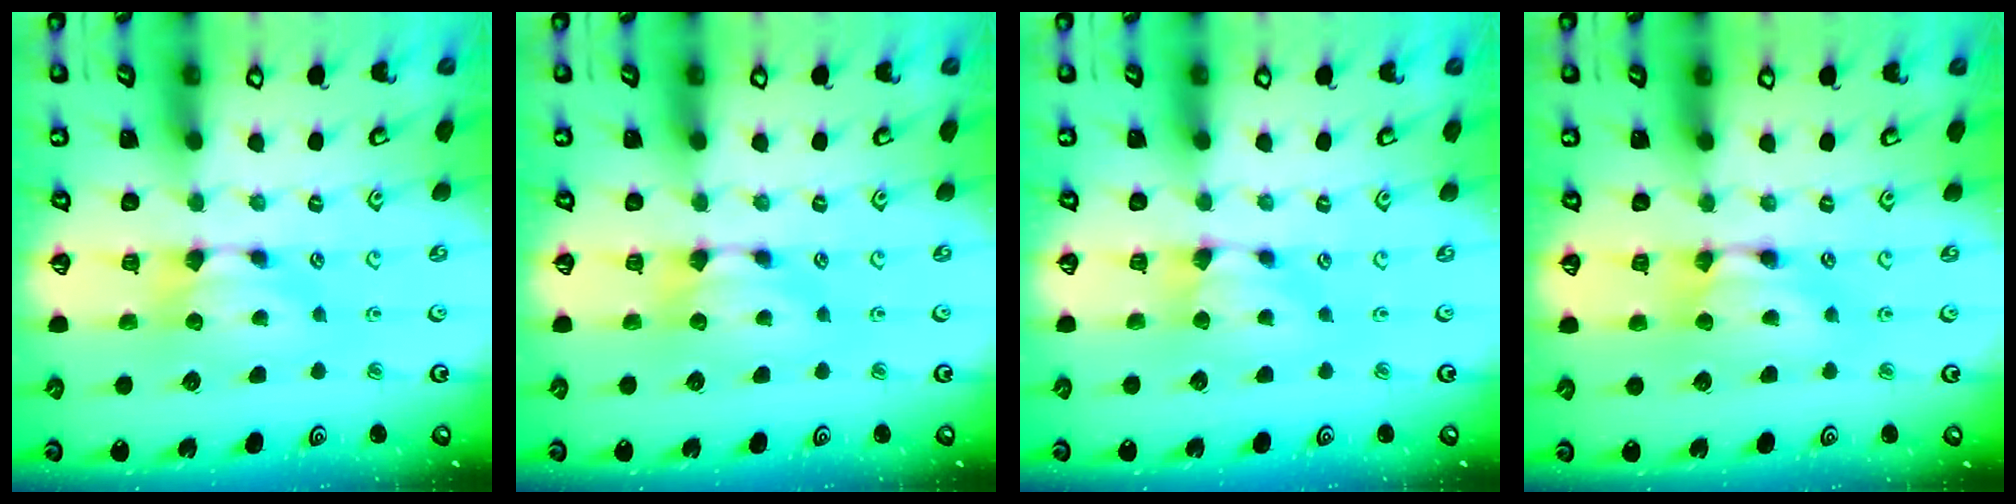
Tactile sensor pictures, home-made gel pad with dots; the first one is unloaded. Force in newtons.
{"total": 0.0}
{"total": 0.6, "press": 0.4, "slide": 0.4}
{"total": 1.9, "press": 1.9, "slide": 0.2}